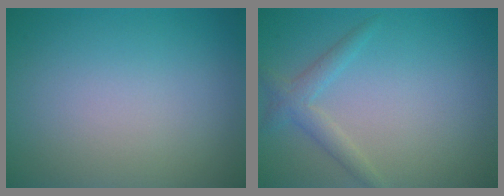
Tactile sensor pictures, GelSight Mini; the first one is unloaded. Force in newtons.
{"total": 2.0, "press": 2.0, "slide": 0.1}